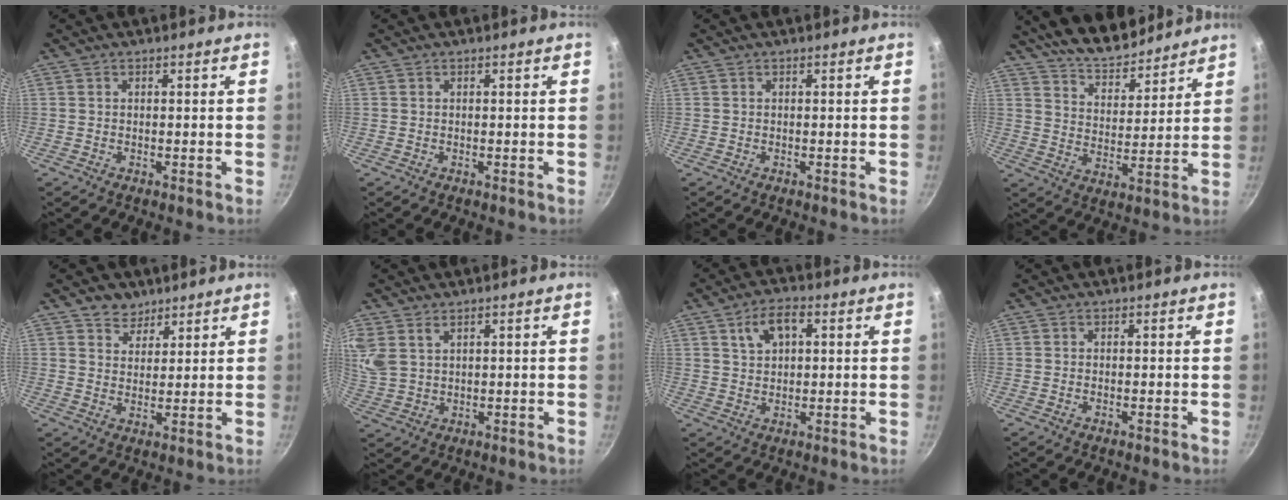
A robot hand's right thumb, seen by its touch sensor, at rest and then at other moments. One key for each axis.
{"total": 0.0}
{"total": 0.0}
{"total": 13.2, "fx": 11.4, "fy": 4.5, "fz": 4.7, "tx": -0.048, "ty": -0.070, "tz": 0.192}
{"total": 4.5, "fx": 3.2, "fy": 3.2, "fz": 0.6, "tx": 0.017, "ty": -0.019, "tz": 0.050}
{"total": 7.5, "fx": 4.2, "fy": 4.7, "fz": 4.1, "tx": -0.087, "ty": -0.003, "tz": 0.094}
{"total": 6.2, "fx": 2.2, "fy": 3.7, "fz": 4.6, "tx": -0.064, "ty": 0.007, "tz": 0.039}
{"total": 0.0}